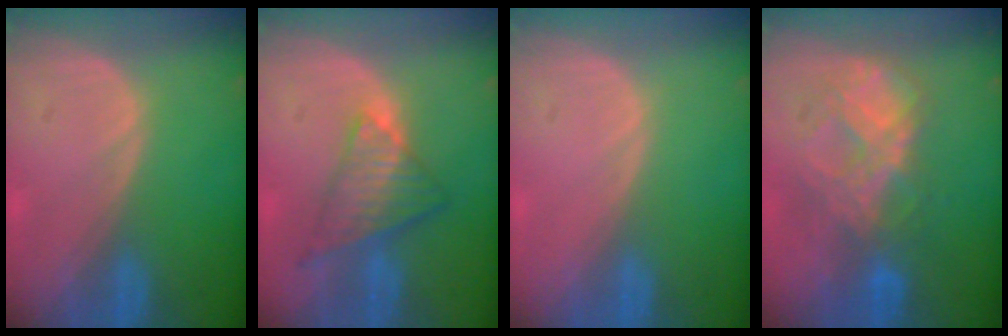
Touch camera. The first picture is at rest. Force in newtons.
{"total": 7.6, "press": 6.4, "slide": 4.1}
{"total": 0.0}
{"total": 8.6, "press": 7.5, "slide": 4.1}